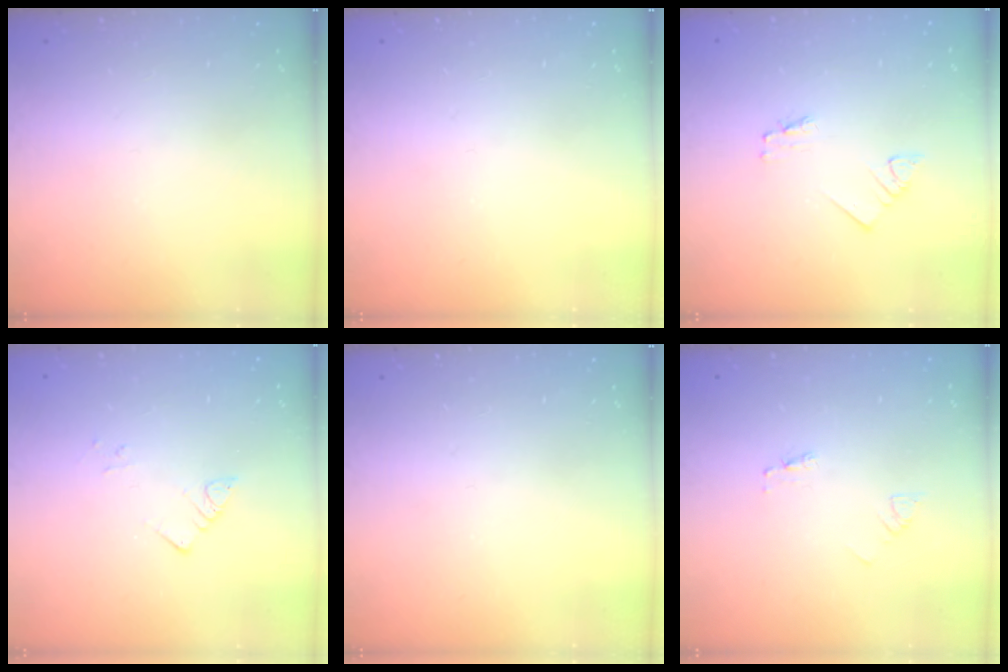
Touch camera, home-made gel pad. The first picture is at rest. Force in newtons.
{"total": 0.0}
{"total": 1.2, "press": 1.2, "slide": 0.1}
{"total": 2.8, "press": 2.8, "slide": 0.2}
{"total": 0.0}
{"total": 2.1, "press": 2.1, "slide": 0.1}